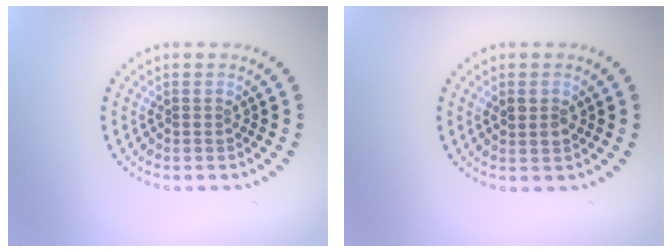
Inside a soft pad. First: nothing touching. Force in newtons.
{"total": 1.5, "press": 1.5, "slide": 0.2}